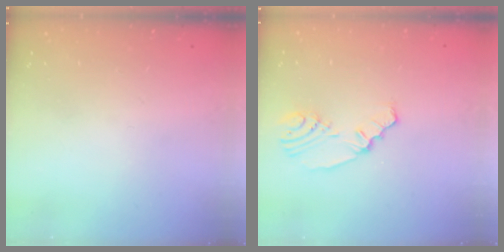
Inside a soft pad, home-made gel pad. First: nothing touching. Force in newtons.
{"total": 5.8, "press": 4.2, "slide": 4.1}